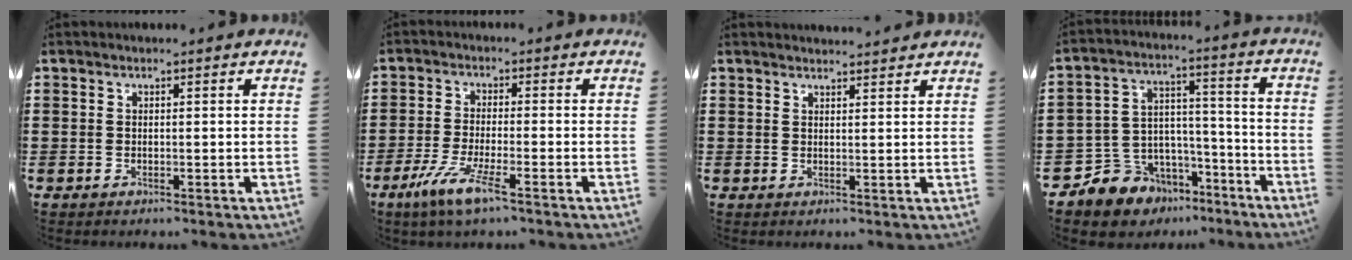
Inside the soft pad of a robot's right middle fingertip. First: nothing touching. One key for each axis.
{"total": 6.3, "fx": -3.8, "fy": 0.6, "fz": 5.0, "tx": -0.115, "ty": -0.015, "tz": -0.074}
{"total": 1.6, "fx": 1.6, "fy": 0.0, "fz": 0.1, "tx": 0.000, "ty": -0.002, "tz": 0.029}
{"total": 7.5, "fx": -6.0, "fy": 4.5, "fz": -0.4, "tx": -0.028, "ty": 0.011, "tz": -0.120}